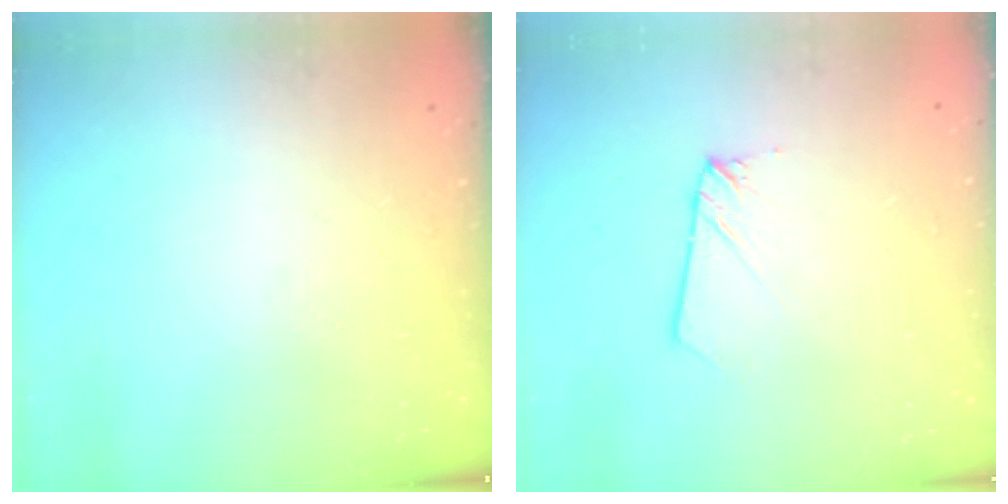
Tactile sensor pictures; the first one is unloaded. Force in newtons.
{"total": 2.4, "press": 2.4, "slide": 0.1}